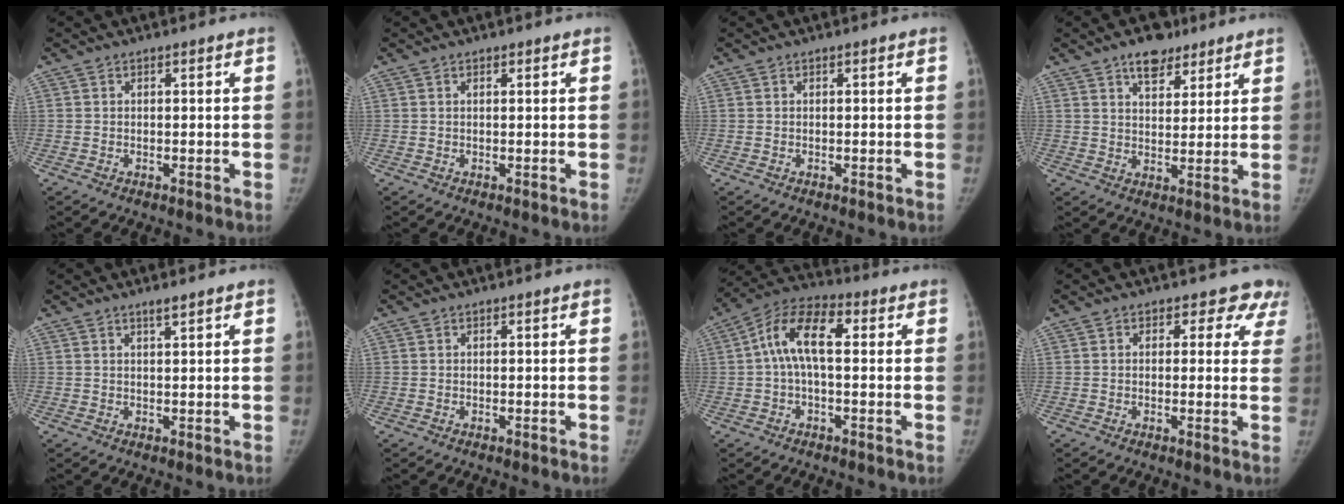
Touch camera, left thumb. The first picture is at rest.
{"total": 0.5, "force": [0.3, 0.3, 0.3], "torque": [-0.003, -0.001, 0.003]}
{"total": 0.0}
{"total": 7.6, "force": [5.0, 4.3, 3.8], "torque": [-0.029, -0.025, 0.078]}
{"total": 1.4, "force": [1.2, 0.1, 0.8], "torque": [-0.009, -0.009, 0.021]}
{"total": 0.0}
{"total": 10.7, "force": [1.3, 5.2, 9.2], "torque": [-0.166, 0.036, 0.012]}
{"total": 6.0, "force": [4.3, 4.1, 1.0], "torque": [0.043, -0.011, 0.027]}